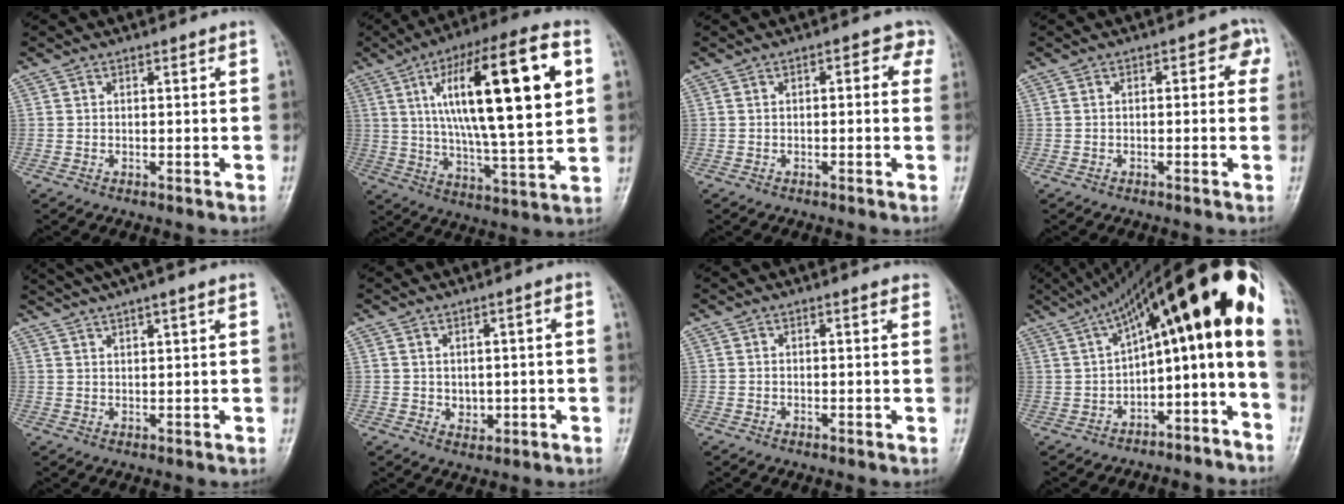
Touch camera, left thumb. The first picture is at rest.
{"total": 25.2, "force": [6.8, 6.3, 23.4], "torque": [-0.379, -0.002, 0.106]}
{"total": 3.6, "force": [1.0, 2.0, 2.8], "torque": [-0.009, 0.011, -0.002]}
{"total": 3.7, "force": [0.4, 2.1, 3.0], "torque": [-0.013, 0.021, -0.005]}
{"total": 8.1, "force": [6.3, 0.5, 5.1], "torque": [-0.079, 0.023, 0.101]}
{"total": 3.4, "force": [-0.2, 2.3, 2.4], "torque": [-0.022, 0.007, 0.003]}
{"total": 1.8, "force": [1.3, 0.5, 1.1], "torque": [-0.005, 0.002, 0.011]}
{"total": 21.6, "force": [-1.9, 7.1, 20.3], "torque": [-0.233, 0.125, -0.017]}